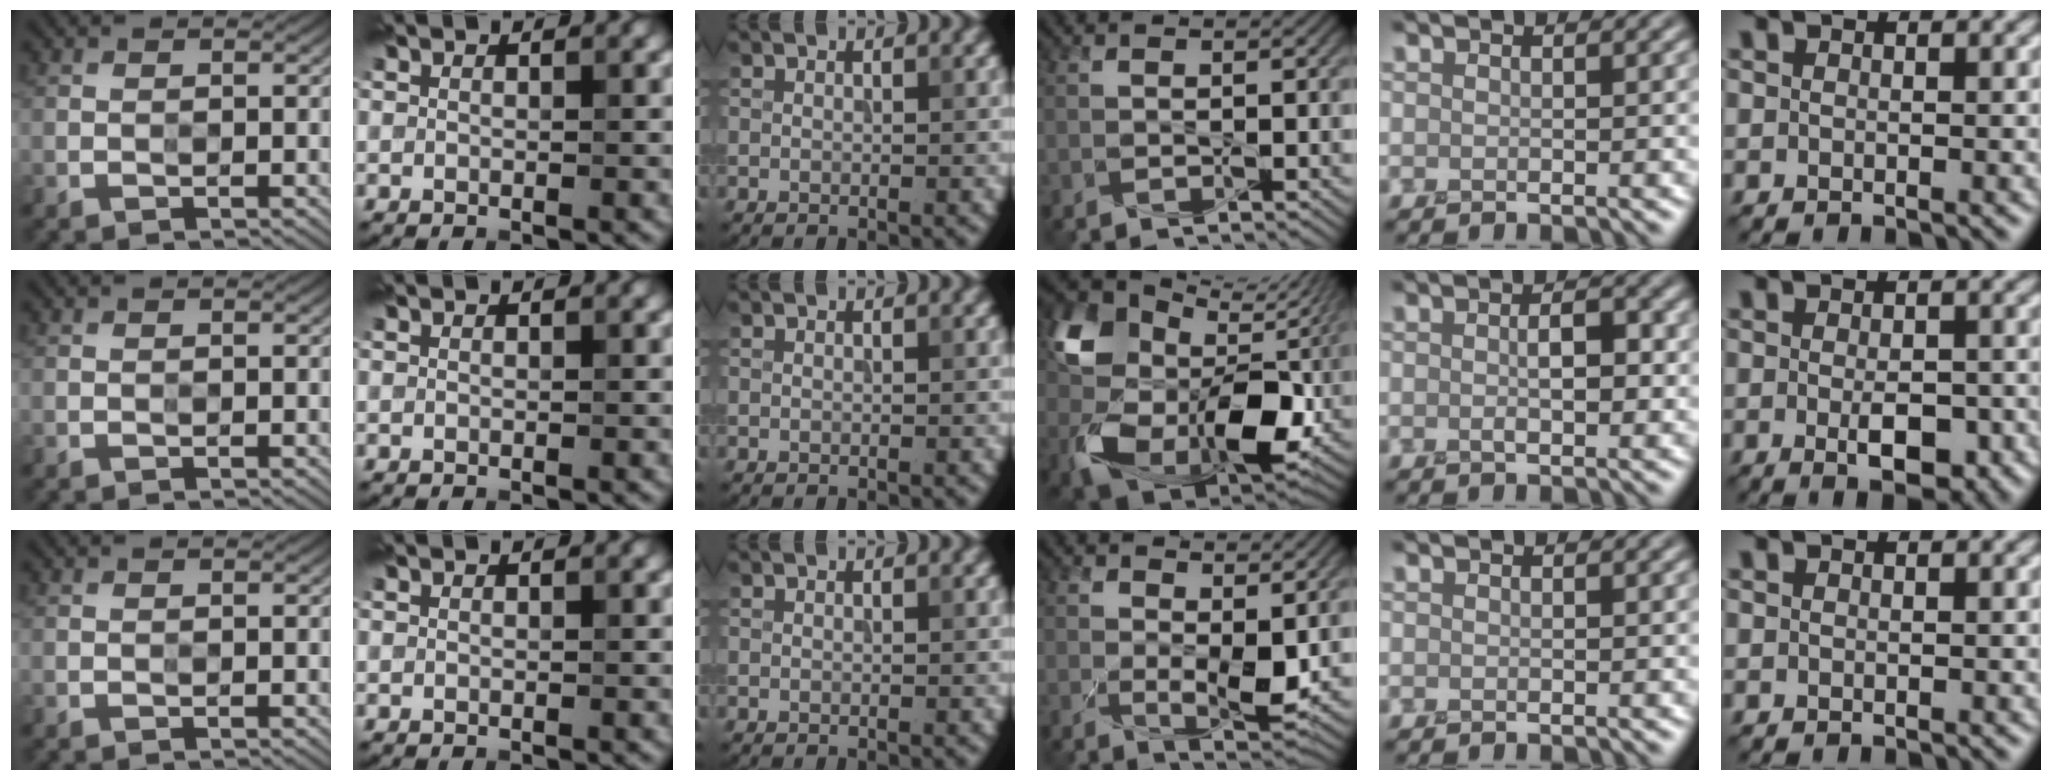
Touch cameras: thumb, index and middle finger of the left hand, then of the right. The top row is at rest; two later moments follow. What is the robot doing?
{"motion": "squeeze", "object": "stress ball aka squeeze ball"}